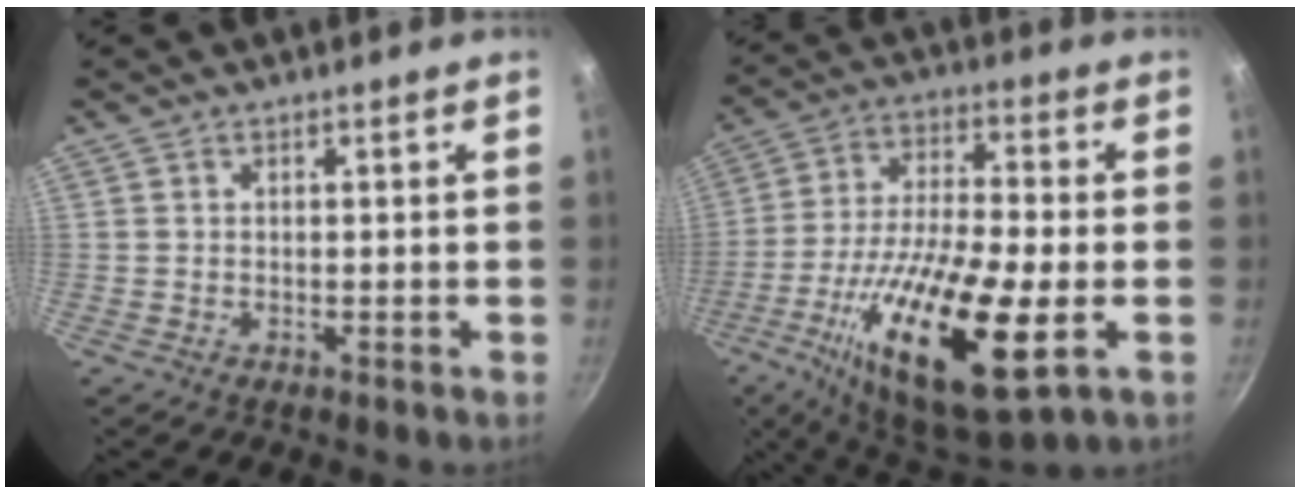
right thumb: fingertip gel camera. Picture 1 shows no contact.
{"total": 24.3, "force": [-7.6, 7.6, 21.8], "torque": [-0.395, 0.011, -0.132]}